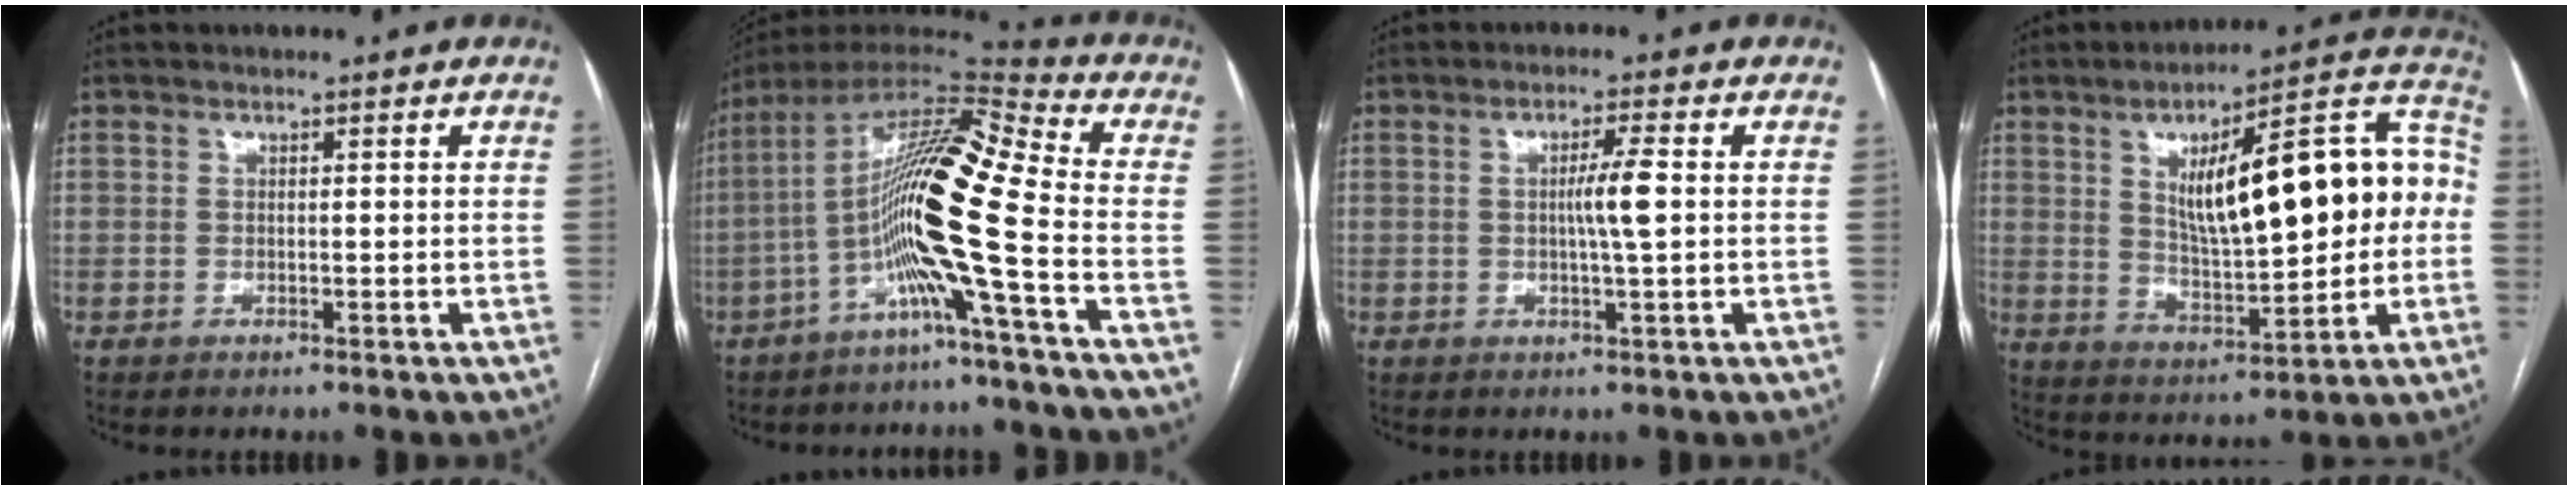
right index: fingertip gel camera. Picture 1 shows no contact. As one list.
[{"total": 16.2, "force": [-4.4, -1.3, 15.5], "torque": [-0.282, 0.011, -0.099]}, {"total": 4.1, "force": [0.1, -0.4, 4.1], "torque": [-0.075, -0.002, 0.003]}, {"total": 21.5, "force": [2.5, 5.8, 20.6], "torque": [-0.309, 0.040, 0.044]}]